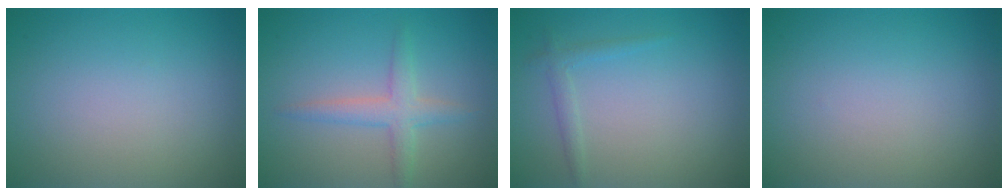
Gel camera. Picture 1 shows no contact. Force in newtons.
{"total": 2.4, "press": 2.4, "slide": 0.1}
{"total": 1.2, "press": 1.2, "slide": 0.0}
{"total": 0.0}